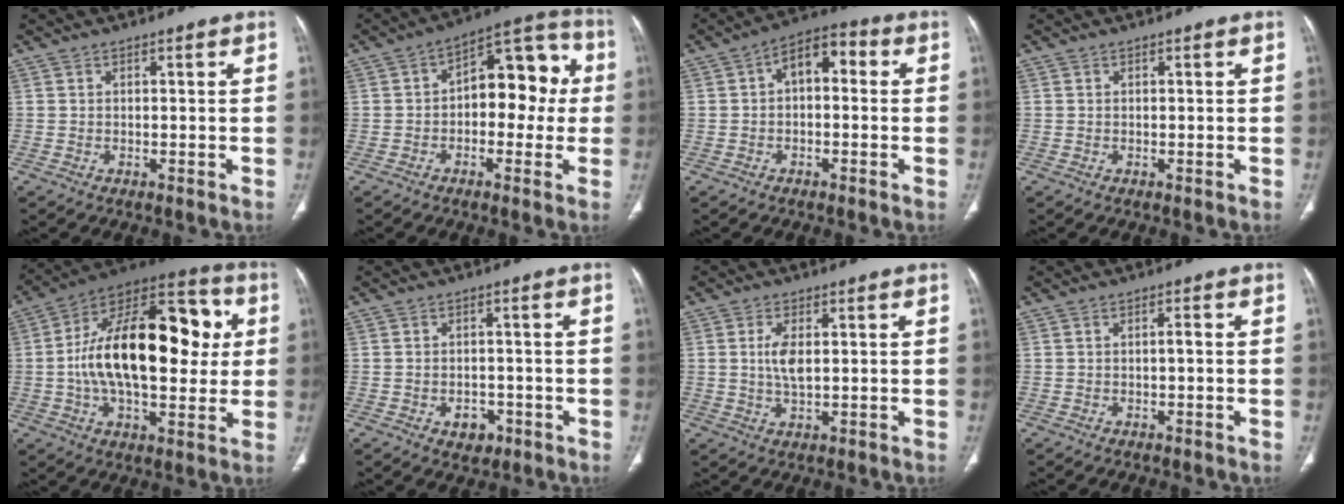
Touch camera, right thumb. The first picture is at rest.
{"total": 13.4, "force": [0.4, 8.0, 10.8], "torque": [-0.098, 0.046, -0.008]}
{"total": 7.4, "force": [0.7, 4.4, 5.9], "torque": [-0.070, 0.029, -0.003]}
{"total": 0.0}
{"total": 27.8, "force": [2.5, 14.4, 23.7], "torque": [-0.362, 0.027, 0.031]}
{"total": 4.0, "force": [-1.7, 3.0, 2.0], "torque": [-0.012, 0.011, -0.016]}
{"total": 4.5, "force": [0.6, 1.9, 4.0], "torque": [-0.086, -0.004, 0.016]}
{"total": 1.0, "force": [-0.2, 0.3, 1.0], "torque": [-0.017, 0.002, -0.004]}